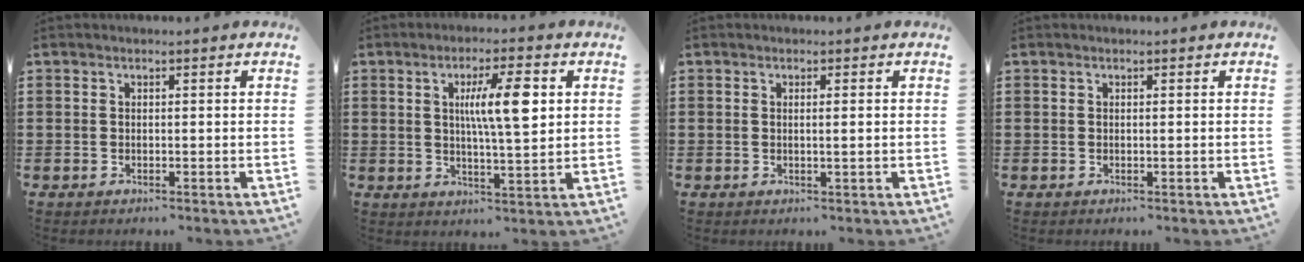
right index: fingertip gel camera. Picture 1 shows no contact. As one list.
[{"total": 8.5, "force": [2.2, 1.6, 8.0], "torque": [-0.150, 0.001, 0.031]}, {"total": 0.9, "force": [0.1, -0.3, 0.9], "torque": [-0.016, -0.005, 0.001]}, {"total": 0.0}]